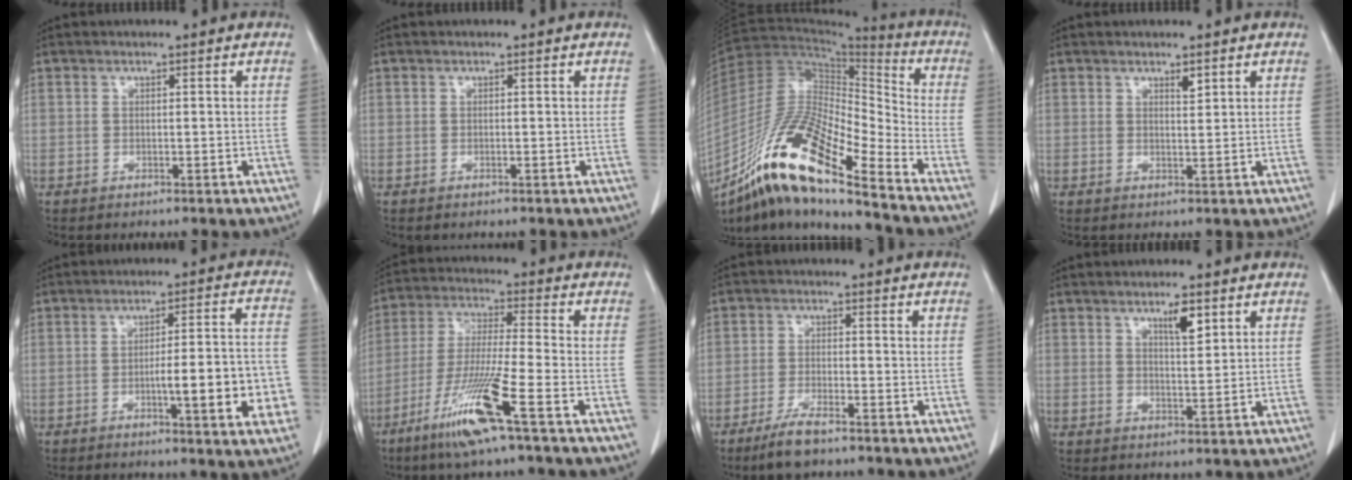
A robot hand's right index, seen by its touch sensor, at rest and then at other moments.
{"total": 0.0}
{"total": 18.8, "force": [-12.6, 2.3, 13.7], "torque": [-0.270, -0.008, -0.227]}
{"total": 1.3, "force": [0.9, 0.3, 0.9], "torque": [-0.018, -0.006, 0.017]}
{"total": 11.7, "force": [-3.3, 1.7, 11.1], "torque": [-0.143, 0.017, -0.040]}
{"total": 12.5, "force": [-6.7, -0.9, 10.5], "torque": [-0.214, -0.033, -0.133]}
{"total": 5.3, "force": [-3.9, 0.9, 3.4], "torque": [-0.077, -0.010, -0.069]}
{"total": 3.7, "force": [2.2, 0.7, 2.8], "torque": [-0.050, -0.003, 0.038]}